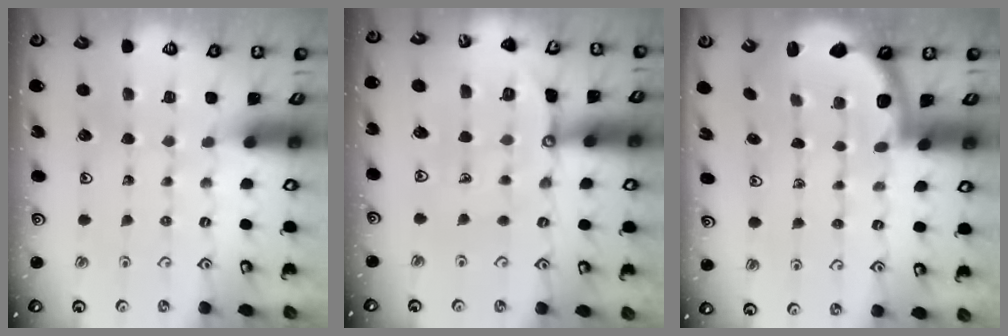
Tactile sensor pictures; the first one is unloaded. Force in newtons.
{"total": 12.6, "press": 12.4, "slide": 1.8}
{"total": 2.6, "press": 2.5, "slide": 0.7}